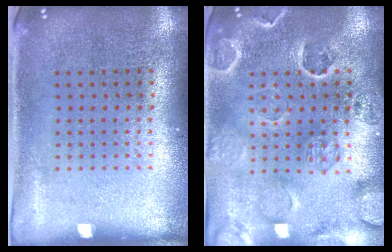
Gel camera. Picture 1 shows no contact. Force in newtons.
{"total": 2.7, "press": 2.7, "slide": 0.5}